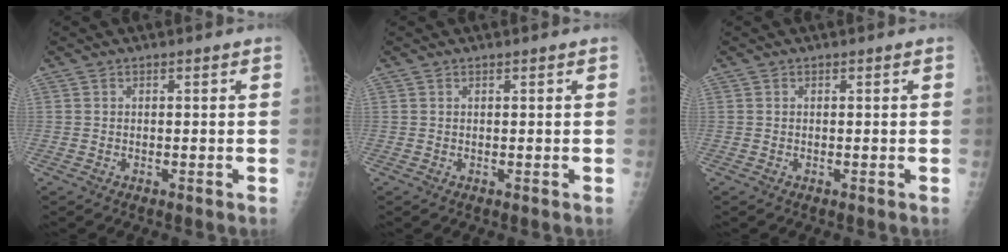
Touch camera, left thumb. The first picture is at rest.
{"total": 0.0}
{"total": 0.0}